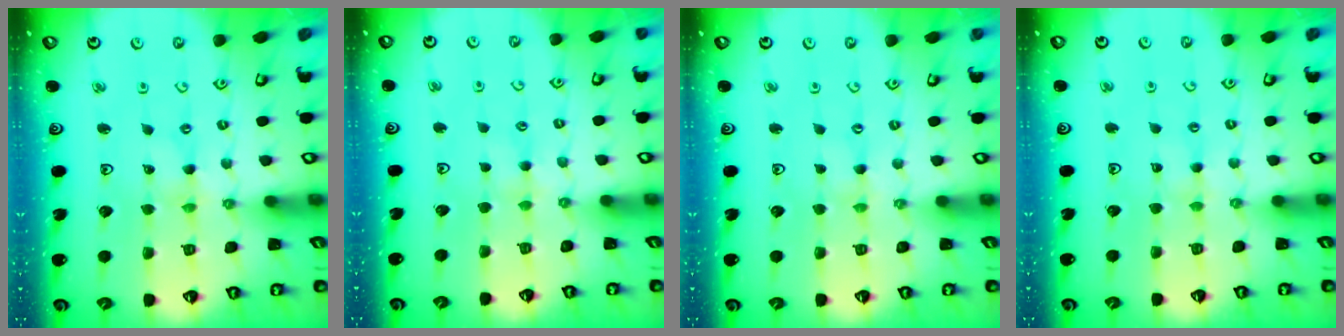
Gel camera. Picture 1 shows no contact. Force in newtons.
{"total": 2.8, "press": 2.8, "slide": 0.4}
{"total": 0.8, "press": 0.8, "slide": 0.2}
{"total": 2.0, "press": 2.0, "slide": 0.3}